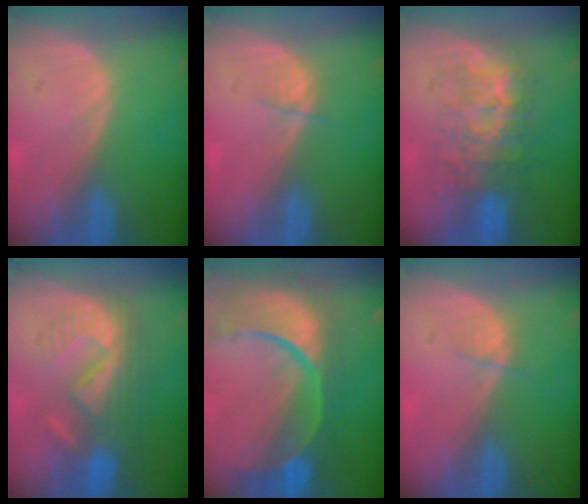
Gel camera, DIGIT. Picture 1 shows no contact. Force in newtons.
{"total": 1.4, "press": 1.3, "slide": 0.6}
{"total": 7.8, "press": 7.7, "slide": 1.4}
{"total": 8.7, "press": 8.2, "slide": 3.0}
{"total": 13.8, "press": 11.0, "slide": 8.5}
{"total": 1.4, "press": 1.3, "slide": 0.6}